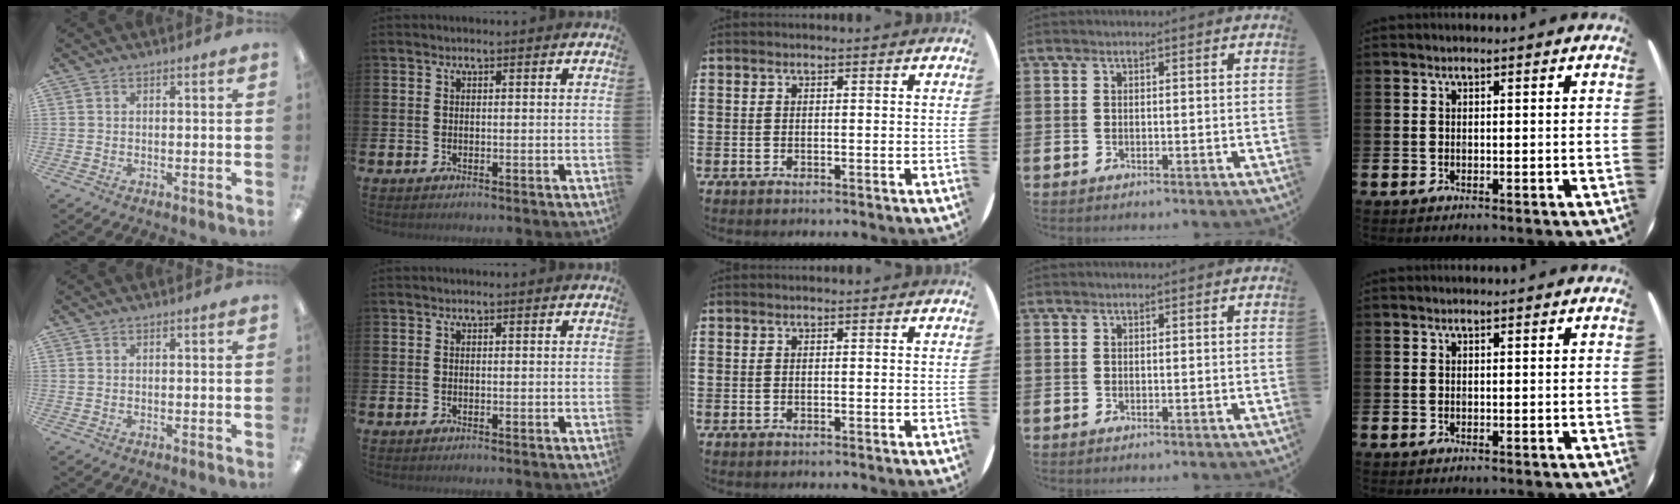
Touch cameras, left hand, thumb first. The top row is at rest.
{}